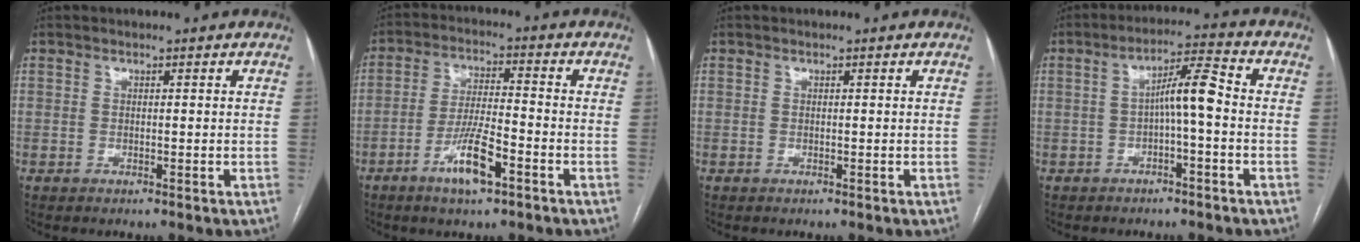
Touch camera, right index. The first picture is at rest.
{"total": 8.1, "force": [-4.3, 1.3, 6.7], "torque": [-0.132, -0.004, -0.075]}
{"total": 0.0}
{"total": 6.1, "force": [-0.7, 0.6, 6.0], "torque": [-0.098, 0.023, -0.012]}